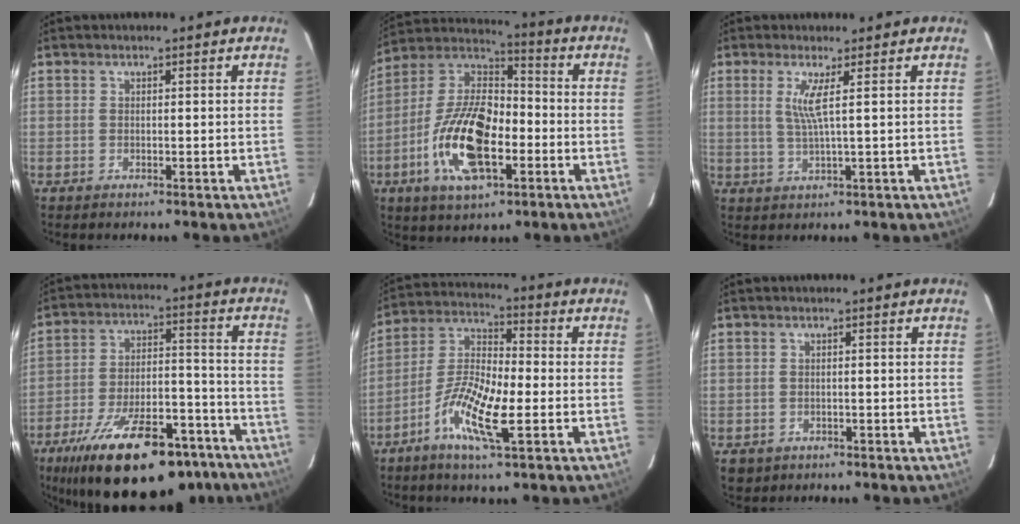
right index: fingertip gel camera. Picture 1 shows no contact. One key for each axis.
{"total": 18.8, "fx": -6.1, "fy": 9.2, "fz": 15.2, "tx": -0.313, "ty": -0.001, "tz": -0.114}
{"total": 3.6, "fx": 1.1, "fy": -0.8, "fz": 3.3, "tx": -0.061, "ty": -0.006, "tz": 0.022}
{"total": 28.4, "fx": -21.0, "fy": 10.7, "fz": 15.9, "tx": -0.271, "ty": -0.009, "tz": -0.296}
{"total": 11.6, "fx": -4.6, "fy": 2.9, "fz": 10.3, "tx": -0.212, "ty": -0.001, "tz": -0.098}
{"total": 2.7, "fx": -0.9, "fy": 2.4, "fz": 0.7, "tx": -0.019, "ty": -0.002, "tz": -0.009}